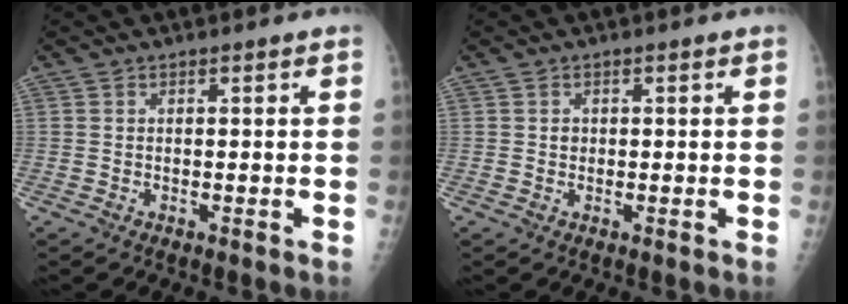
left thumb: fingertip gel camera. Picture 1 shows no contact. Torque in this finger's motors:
{"motor_torque": [0.23, 0.00, -0.02, -0.02, 0.00]}